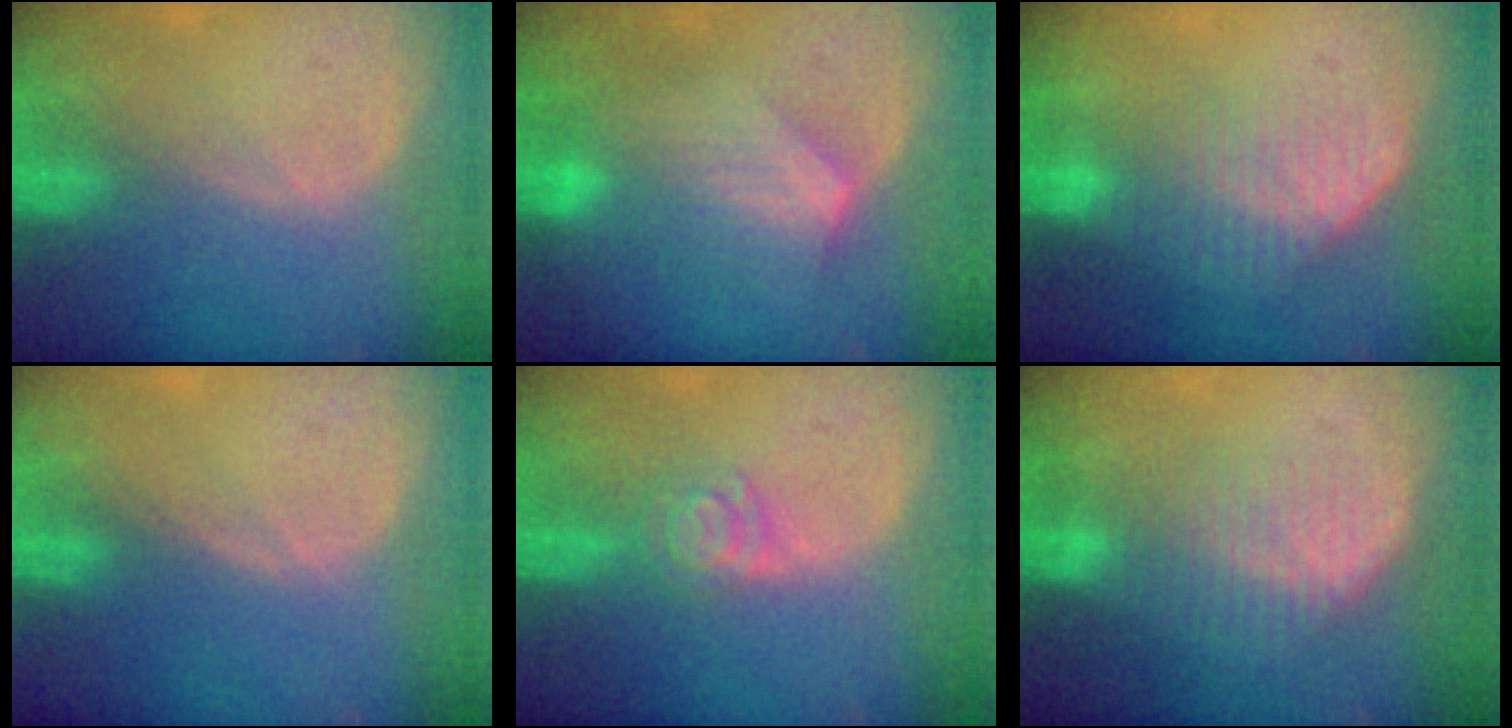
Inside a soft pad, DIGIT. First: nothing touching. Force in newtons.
{"total": 7.0, "press": 6.6, "slide": 2.3}
{"total": 7.4, "press": 6.2, "slide": 4.0}
{"total": 0.0}
{"total": 3.9, "press": 3.7, "slide": 1.3}
{"total": 7.1, "press": 6.2, "slide": 3.5}